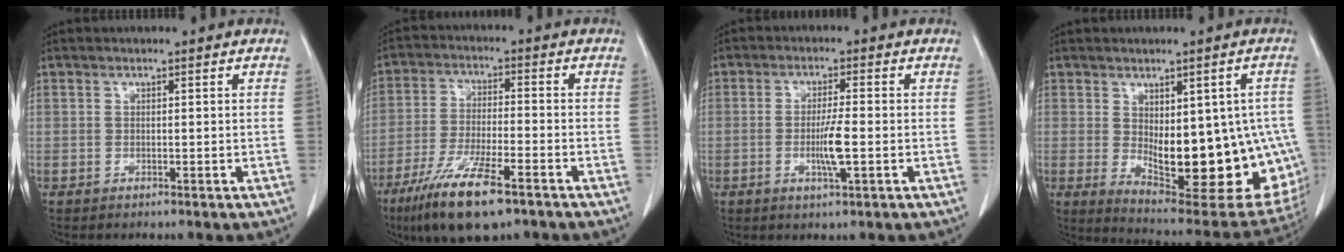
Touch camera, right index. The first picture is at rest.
{"total": 12.3, "force": [-7.8, 2.2, 9.2], "torque": [-0.176, -0.025, -0.136]}
{"total": 5.0, "force": [-1.1, 0.3, 4.8], "torque": [-0.093, -0.009, -0.019]}
{"total": 20.9, "force": [-2.7, 8.6, 18.9], "torque": [-0.181, -0.001, -0.006]}